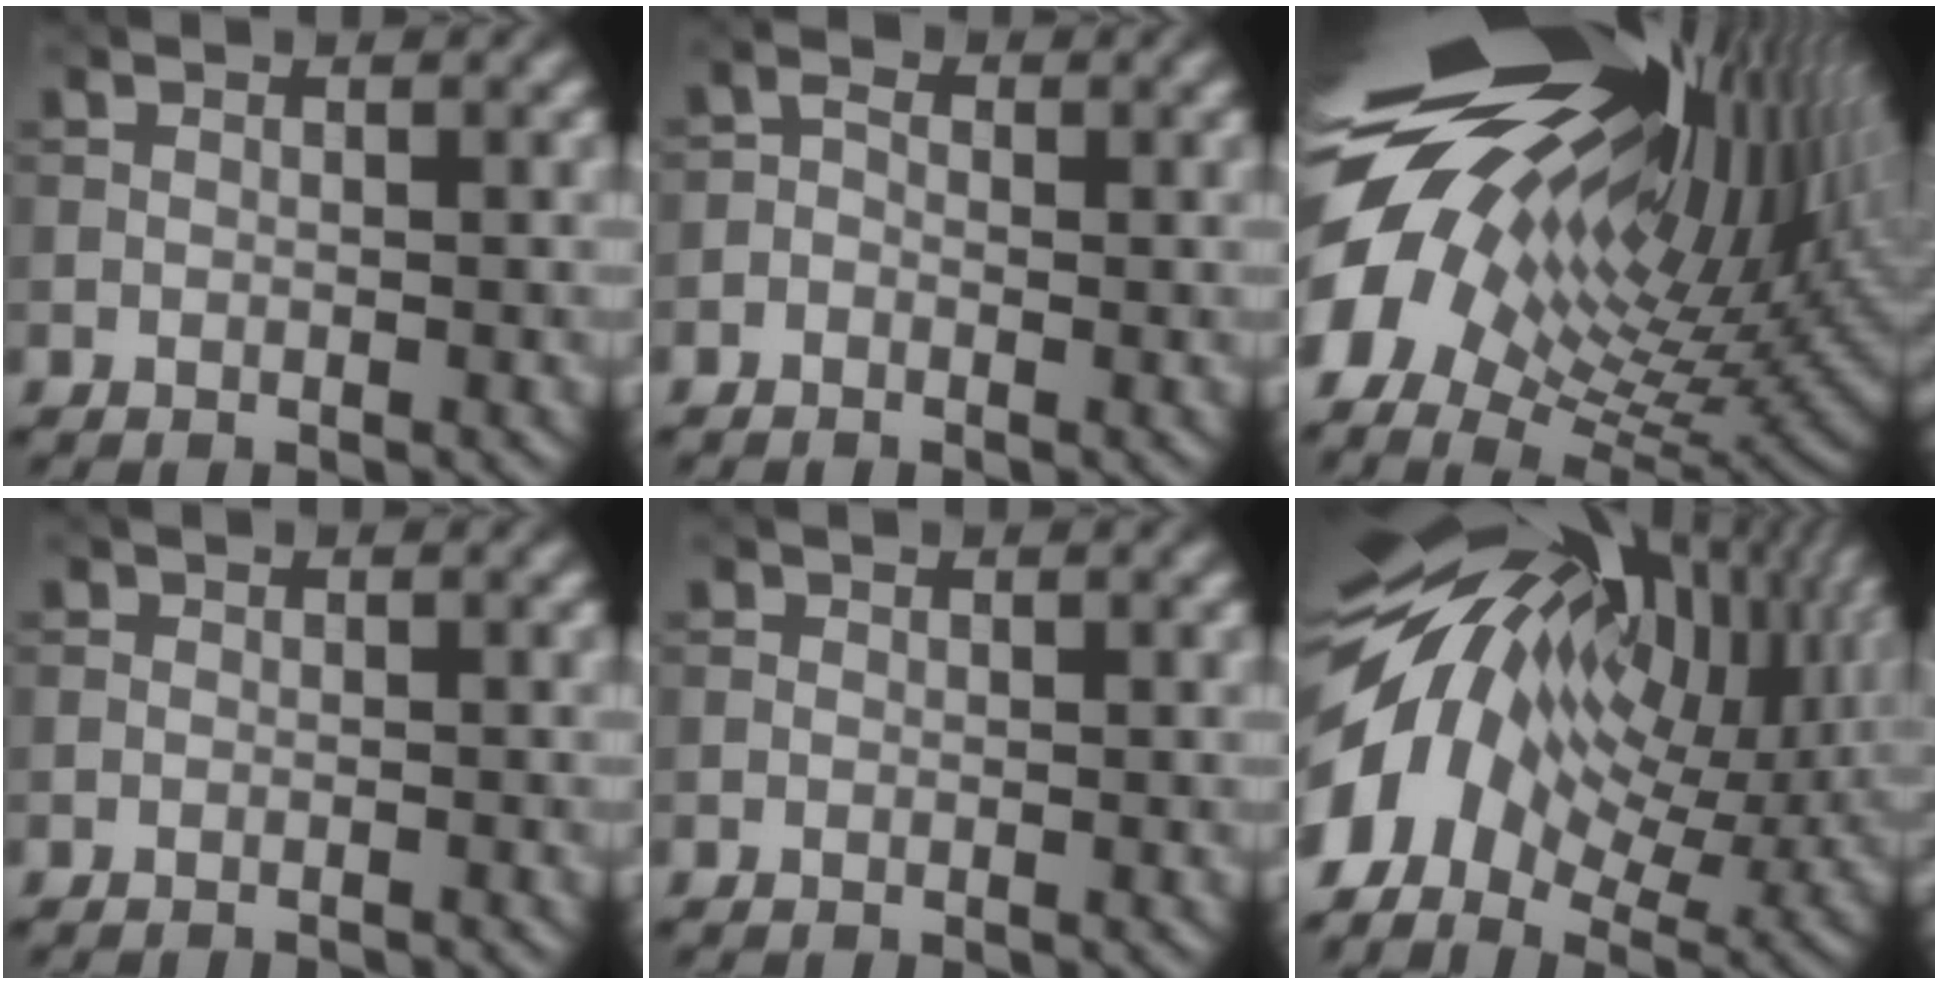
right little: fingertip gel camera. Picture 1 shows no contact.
{"total": 1.2, "force": [-0.9, 0.8, 0.2], "torque": [0.005, 0.000, -0.020]}
{"total": 20.8, "force": [6.2, 9.7, 17.3], "torque": [-0.287, 0.010, 0.114]}
{"total": 1.3, "force": [-1.3, 0.1, -0.2], "torque": [0.013, -0.007, -0.017]}
{"total": 0.7, "force": [-0.6, 0.0, -0.3], "torque": [0.011, -0.005, -0.005]}
{"total": 16.2, "force": [-0.6, 10.5, 12.3], "torque": [-0.253, -0.005, -0.008]}